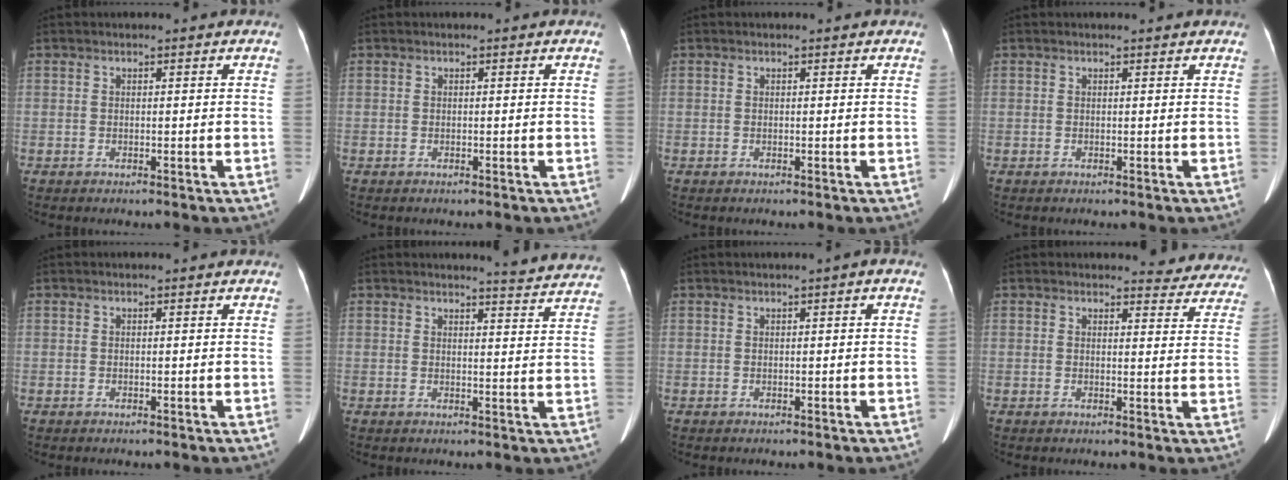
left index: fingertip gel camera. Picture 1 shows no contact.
{"total": 0.0}
{"total": 0.0}
{"total": 1.3, "force": [1.2, 0.1, 0.3], "torque": [-0.010, 0.006, 0.014]}
{"total": 0.0}
{"total": 8.7, "force": [8.6, 0.0, 1.5], "torque": [-0.015, -0.031, 0.079]}
{"total": 0.8, "force": [0.1, -0.1, 0.8], "torque": [-0.011, 0.003, 0.002]}
{"total": 8.2, "force": [7.9, 2.1, 0.5], "torque": [0.025, -0.028, 0.060]}